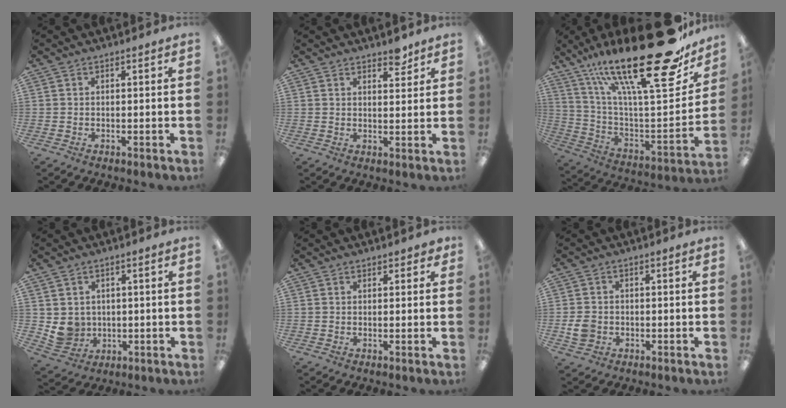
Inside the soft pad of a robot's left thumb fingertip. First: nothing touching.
{"total": 3.8, "force": [3.3, 1.4, 1.3], "torque": [0.002, -0.023, 0.055]}
{"total": 31.1, "force": [20.8, 8.0, 21.8], "torque": [-0.347, -0.136, 0.338]}
{"total": 5.9, "force": [1.4, 5.5, 1.3], "torque": [-0.037, -0.008, 0.031]}
{"total": 1.6, "force": [1.3, 0.8, 0.4], "torque": [-0.002, -0.001, 0.022]}
{"total": 3.9, "force": [-0.7, 3.3, 1.8], "torque": [-0.029, 0.000, -0.013]}